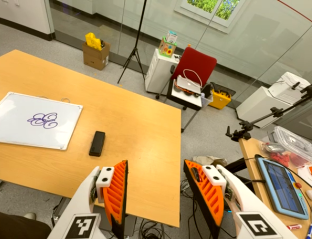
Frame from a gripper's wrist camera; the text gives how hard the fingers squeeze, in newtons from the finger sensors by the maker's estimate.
{"total": 0.0}